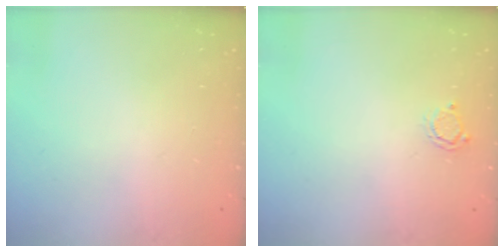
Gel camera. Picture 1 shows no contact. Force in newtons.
{"total": 2.2, "press": 2.1, "slide": 0.3}